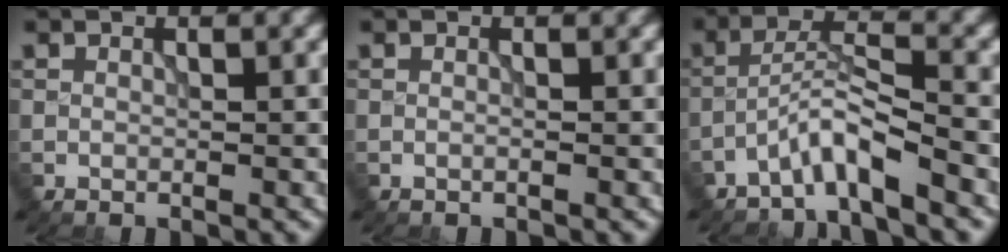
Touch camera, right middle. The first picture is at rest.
{"total": 0.0}
{"total": 3.8, "force": [-2.9, 0.2, 2.4], "torque": [-0.047, 0.017, -0.062]}